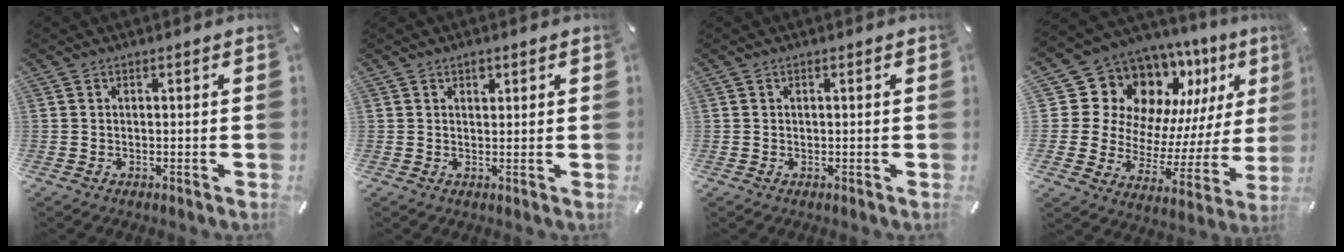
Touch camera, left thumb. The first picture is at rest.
{"total": 1.5, "force": [0.7, 1.1, 0.7], "torque": [-0.007, -0.001, 0.012]}
{"total": 0.0}
{"total": 15.8, "force": [10.8, 10.3, 5.2], "torque": [-0.089, -0.121, 0.209]}